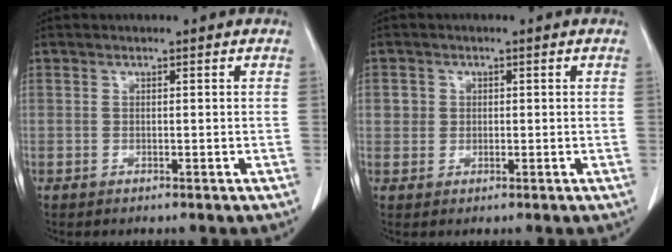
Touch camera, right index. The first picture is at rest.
{"total": 2.2, "force": [0.4, 2.1, 0.4], "torque": [0.000, 0.003, 0.006]}